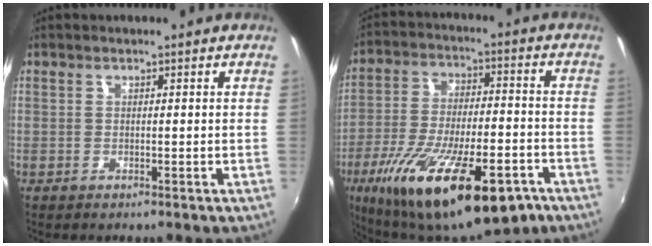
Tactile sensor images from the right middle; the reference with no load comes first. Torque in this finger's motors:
{"motor_torque": [1.32, -0.82, 1.05, 0.21]}